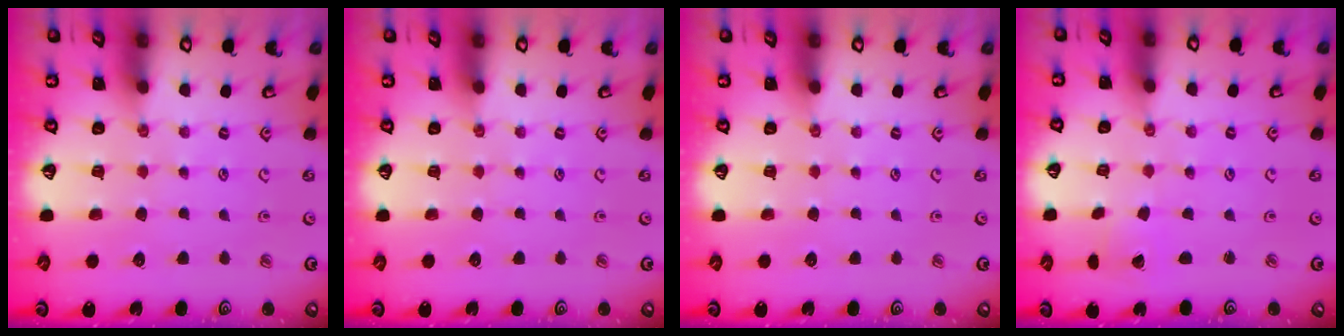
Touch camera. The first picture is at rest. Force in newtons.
{"total": 0.0}
{"total": 0.0}
{"total": 1.0, "press": 1.0, "slide": 0.1}